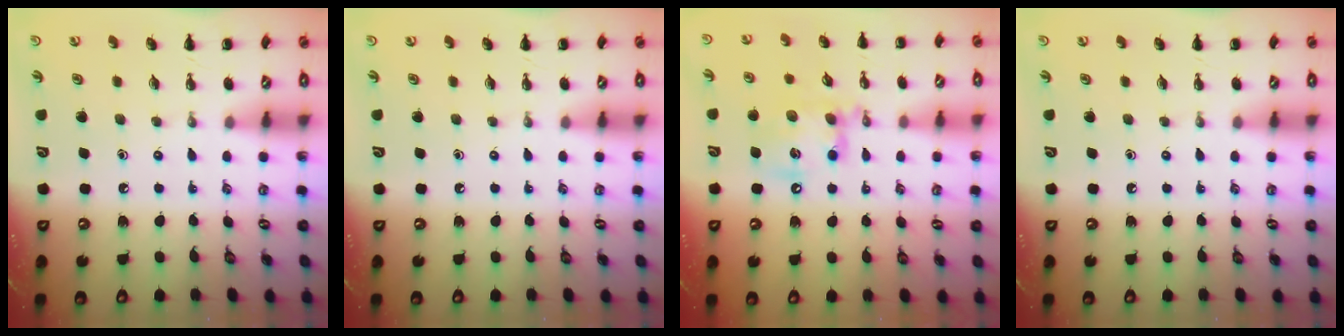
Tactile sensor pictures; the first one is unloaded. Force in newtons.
{"total": 0.0}
{"total": 14.1, "press": 14.0, "slide": 2.2}
{"total": 0.0}